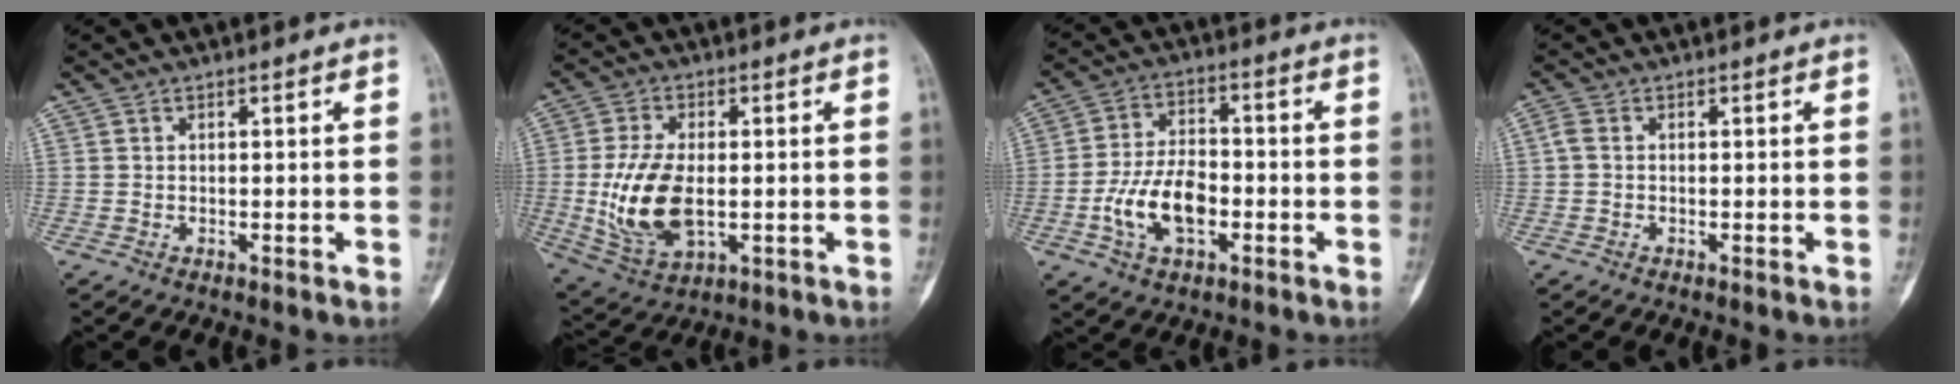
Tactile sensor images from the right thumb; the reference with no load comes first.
{"total": 13.2, "force": [-1.1, 7.2, 11.1], "torque": [-0.222, -0.009, -0.008]}
{"total": 11.0, "force": [-3.2, 6.2, 8.5], "torque": [-0.153, 0.023, -0.059]}
{"total": 1.5, "force": [0.0, 1.0, 1.1], "torque": [-0.027, 0.002, -0.004]}